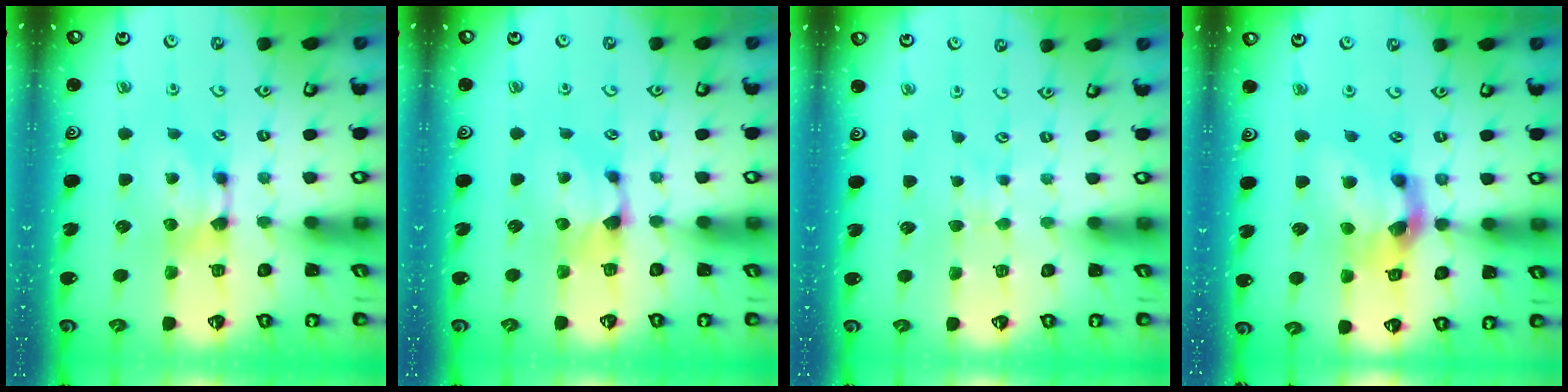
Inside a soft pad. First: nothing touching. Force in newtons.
{"total": 1.4, "press": 0.9, "slide": 1.0}
{"total": 2.8, "press": 2.7, "slide": 0.4}
{"total": 7.4, "press": 7.0, "slide": 2.3}